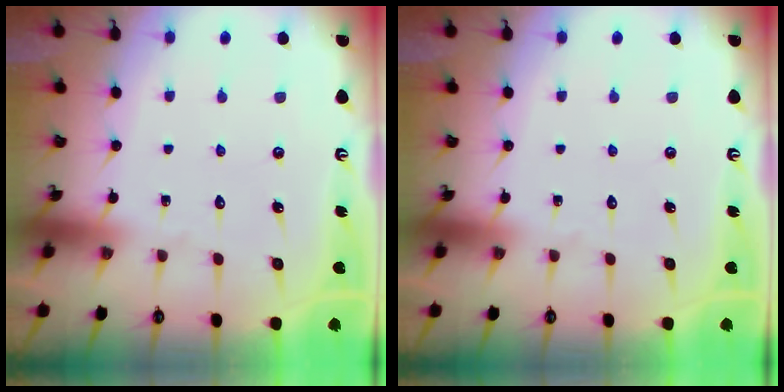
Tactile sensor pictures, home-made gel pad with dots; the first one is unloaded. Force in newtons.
{"total": 0.0}